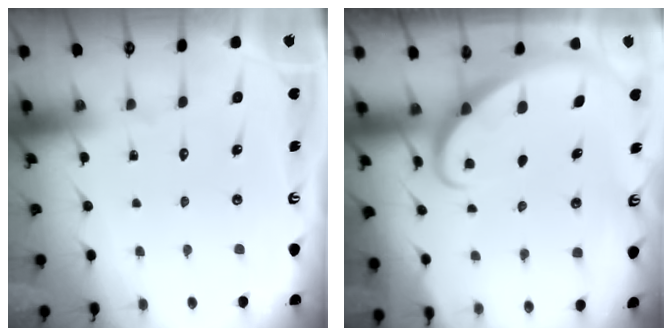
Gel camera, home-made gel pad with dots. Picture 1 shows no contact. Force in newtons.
{"total": 2.2, "press": 2.2, "slide": 0.2}